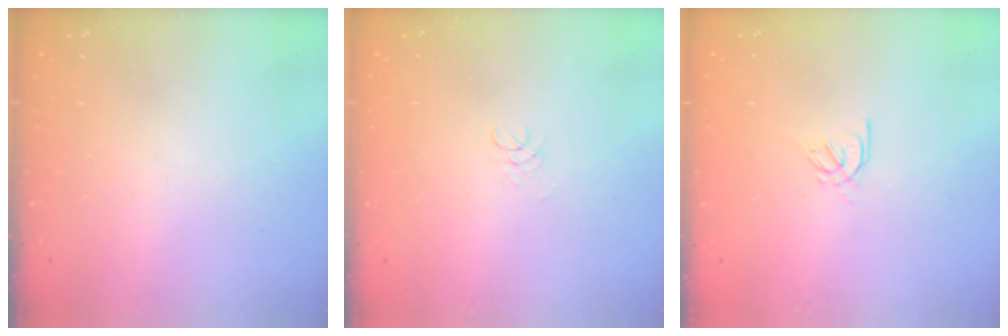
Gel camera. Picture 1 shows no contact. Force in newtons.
{"total": 1.7, "press": 1.7, "slide": 0.2}
{"total": 2.6, "press": 2.5, "slide": 0.7}